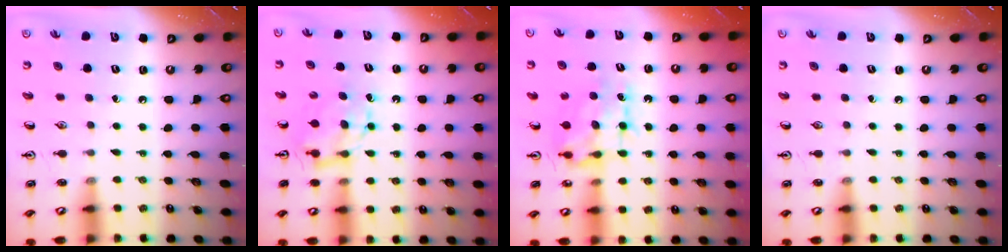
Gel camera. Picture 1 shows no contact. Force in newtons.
{"total": 6.3, "press": 6.3, "slide": 0.3}
{"total": 8.3, "press": 8.2, "slide": 0.8}
{"total": 0.0}